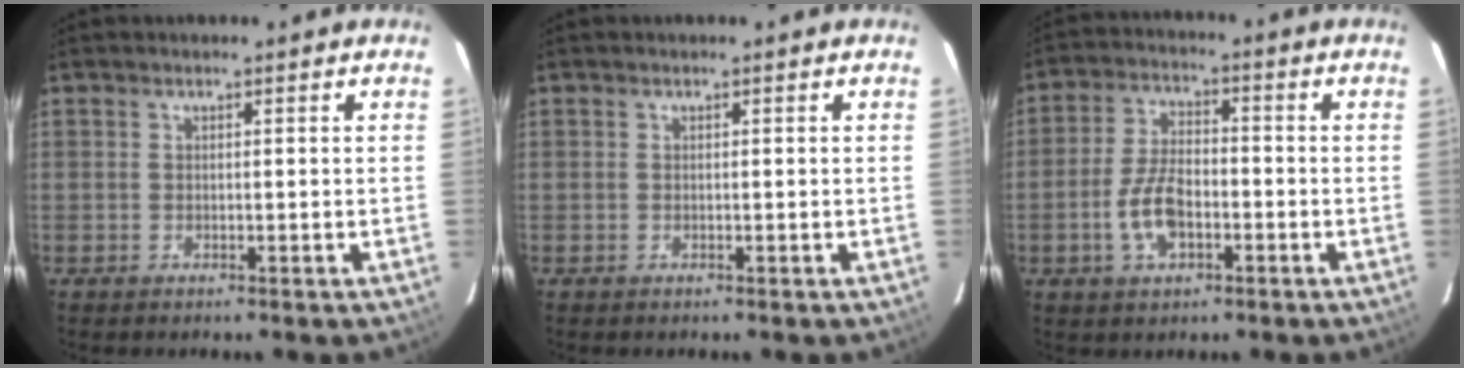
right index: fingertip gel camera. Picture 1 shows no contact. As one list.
[{"total": 0.0}, {"total": 8.4, "force": [-3.0, 4.3, 6.6], "torque": [-0.137, 0.007, -0.052]}]